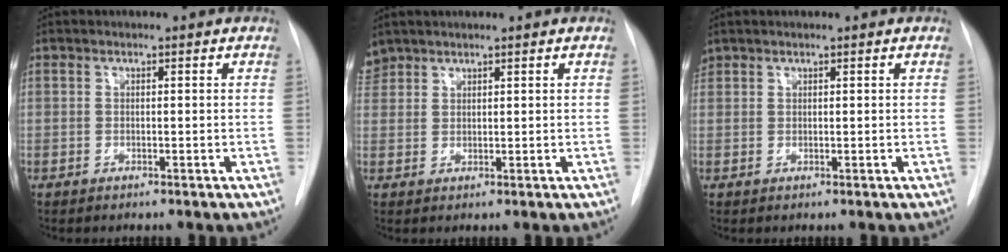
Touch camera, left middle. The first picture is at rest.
{"total": 2.9, "force": [2.5, 1.4, -0.1], "torque": [-0.003, 0.013, 0.052]}
{"total": 1.0, "force": [0.8, 0.6, 0.0], "torque": [-0.002, 0.012, 0.017]}